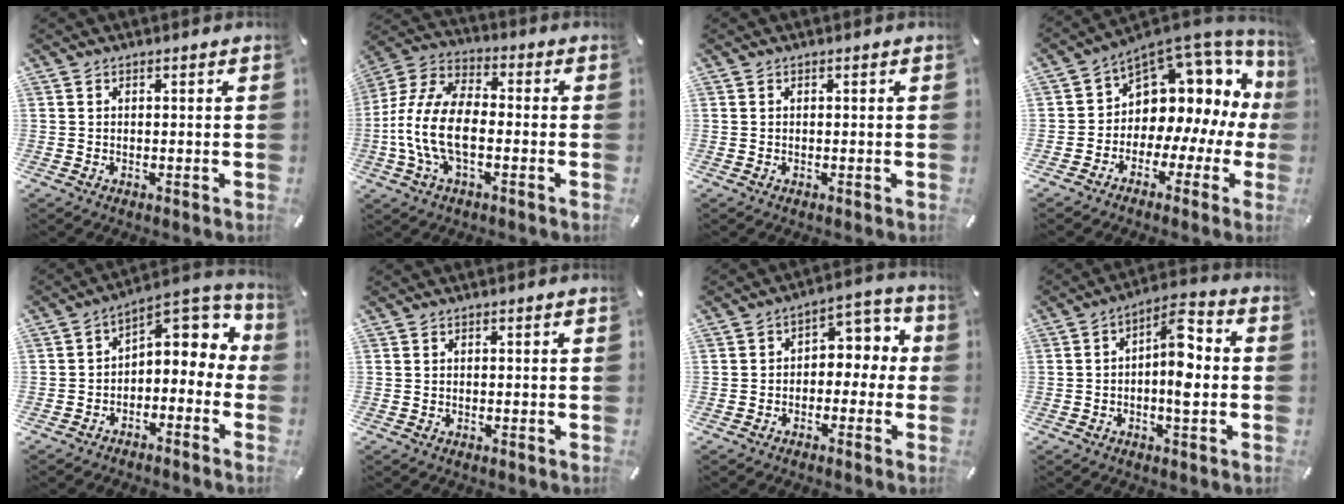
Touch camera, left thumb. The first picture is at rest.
{"total": 12.8, "force": [-3.6, 7.0, 10.0], "torque": [-0.229, 0.001, -0.068]}
{"total": 0.0}
{"total": 10.0, "force": [4.1, 8.1, 4.2], "torque": [-0.053, -0.064, 0.070]}
{"total": 7.7, "force": [2.0, 5.4, 5.1], "torque": [-0.053, -0.028, 0.033]}
{"total": 0.0}
{"total": 6.0, "force": [-1.1, 4.8, 3.4], "torque": [-0.038, 0.013, -0.028]}
{"total": 9.8, "force": [-0.9, 4.1, 8.9], "torque": [-0.134, 0.009, -0.018]}